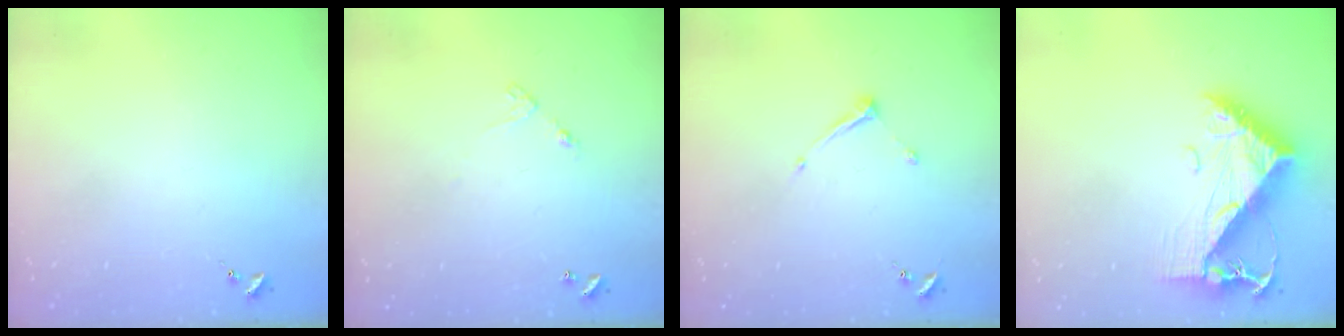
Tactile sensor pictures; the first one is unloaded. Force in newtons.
{"total": 4.9, "press": 4.8, "slide": 0.3}
{"total": 6.6, "press": 6.6, "slide": 0.3}
{"total": 10.2, "press": 10.2, "slide": 1.0}